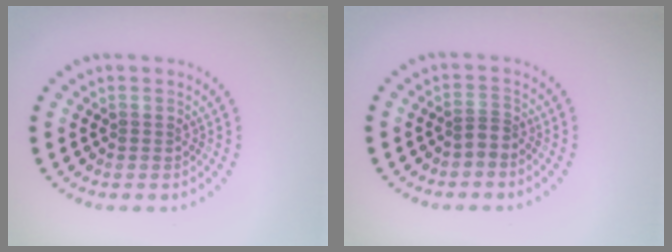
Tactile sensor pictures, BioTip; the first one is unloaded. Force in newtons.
{"total": 1.1, "press": 0.7, "slide": 0.9}